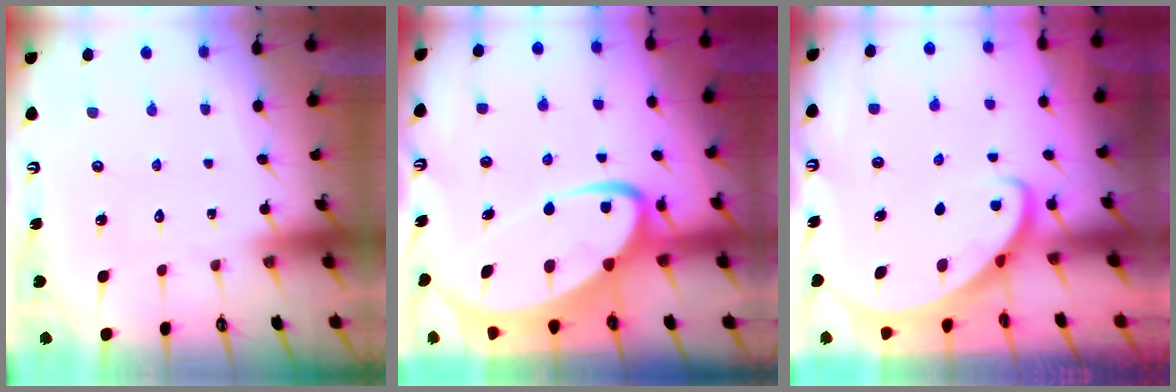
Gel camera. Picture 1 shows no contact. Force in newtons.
{"total": 11.9, "press": 11.8, "slide": 1.4}
{"total": 2.6, "press": 2.6, "slide": 0.3}